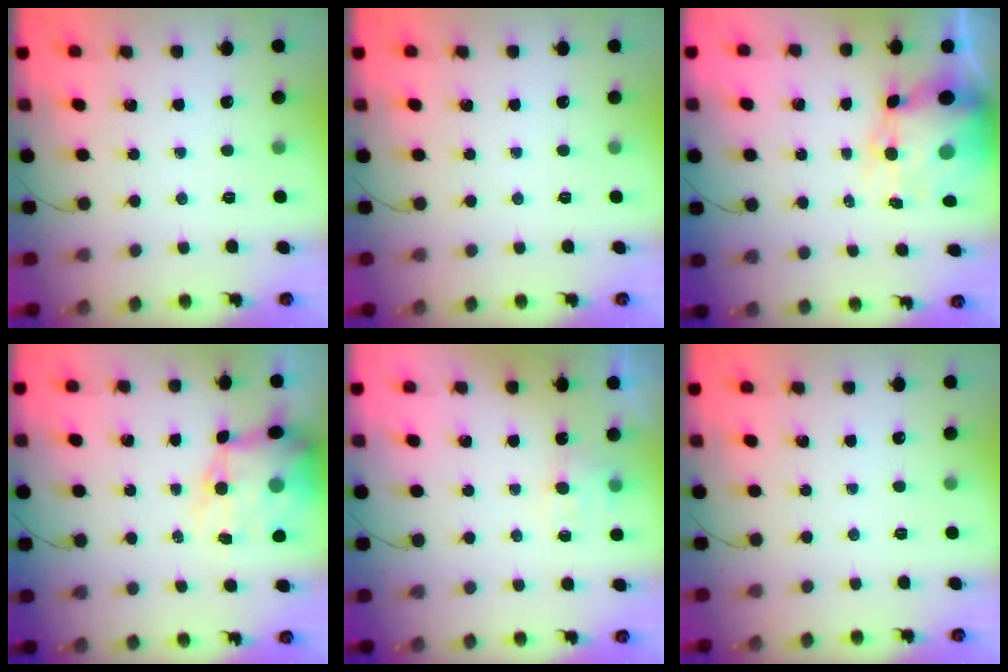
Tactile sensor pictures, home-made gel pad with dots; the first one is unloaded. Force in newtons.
{"total": 0.0}
{"total": 10.4, "press": 9.9, "slide": 2.9}
{"total": 13.9, "press": 13.6, "slide": 3.2}
{"total": 2.6, "press": 2.4, "slide": 1.1}
{"total": 0.0}